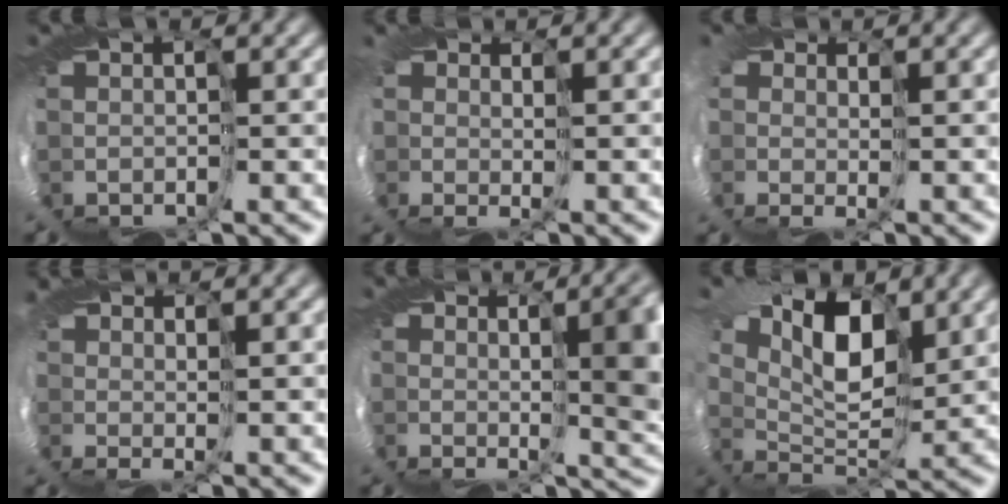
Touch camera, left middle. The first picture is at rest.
{"total": 1.3, "force": [0.5, 0.8, 0.9], "torque": [-0.020, 0.004, 0.007]}
{"total": 3.3, "force": [0.4, 2.4, 2.2], "torque": [-0.032, 0.001, 0.002]}
{"total": 1.7, "force": [1.5, -0.7, 0.5], "torque": [-0.008, 0.003, 0.025]}
{"total": 8.4, "force": [1.3, 3.0, 7.8], "torque": [-0.109, -0.006, 0.029]}
{"total": 6.8, "force": [4.3, 3.2, 4.1], "torque": [-0.084, 0.017, 0.060]}